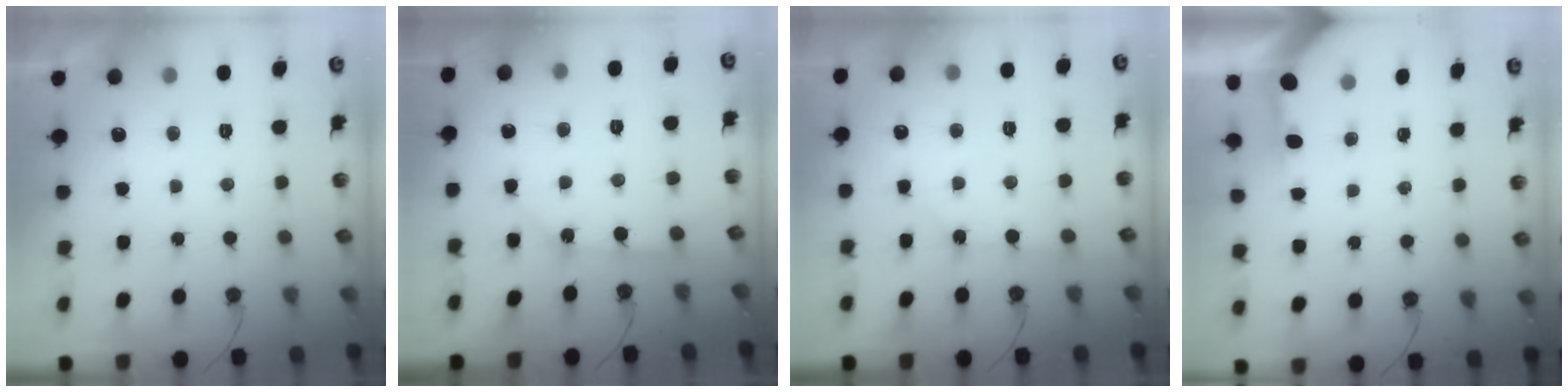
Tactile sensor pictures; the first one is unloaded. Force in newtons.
{"total": 4.8, "press": 4.8, "slide": 0.5}
{"total": 2.6, "press": 2.6, "slide": 0.3}
{"total": 3.2, "press": 3.2, "slide": 0.4}